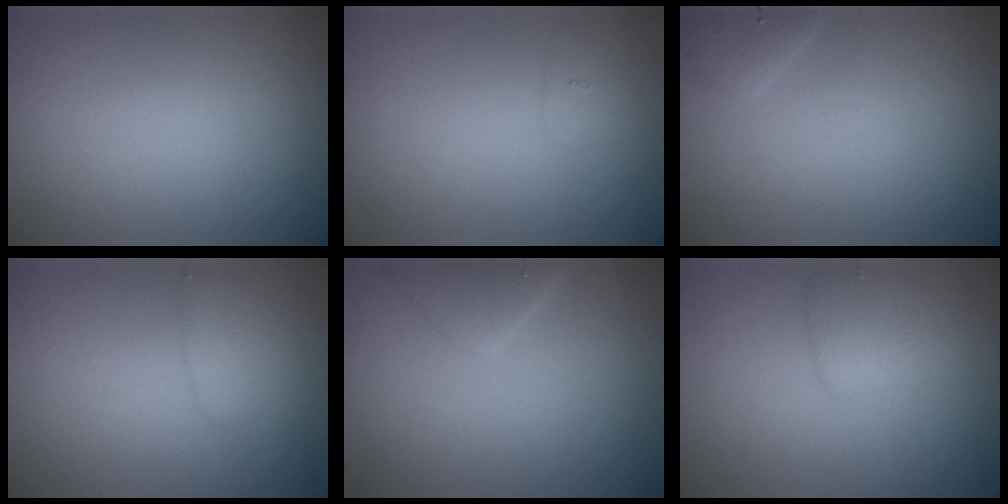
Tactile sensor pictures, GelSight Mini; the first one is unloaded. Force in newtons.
{"total": 1.1, "press": 1.1, "slide": 0.0}
{"total": 1.3, "press": 1.3, "slide": 0.2}
{"total": 1.7, "press": 1.7, "slide": 0.1}
{"total": 2.3, "press": 2.3, "slide": 0.1}
{"total": 2.2, "press": 2.2, "slide": 0.2}